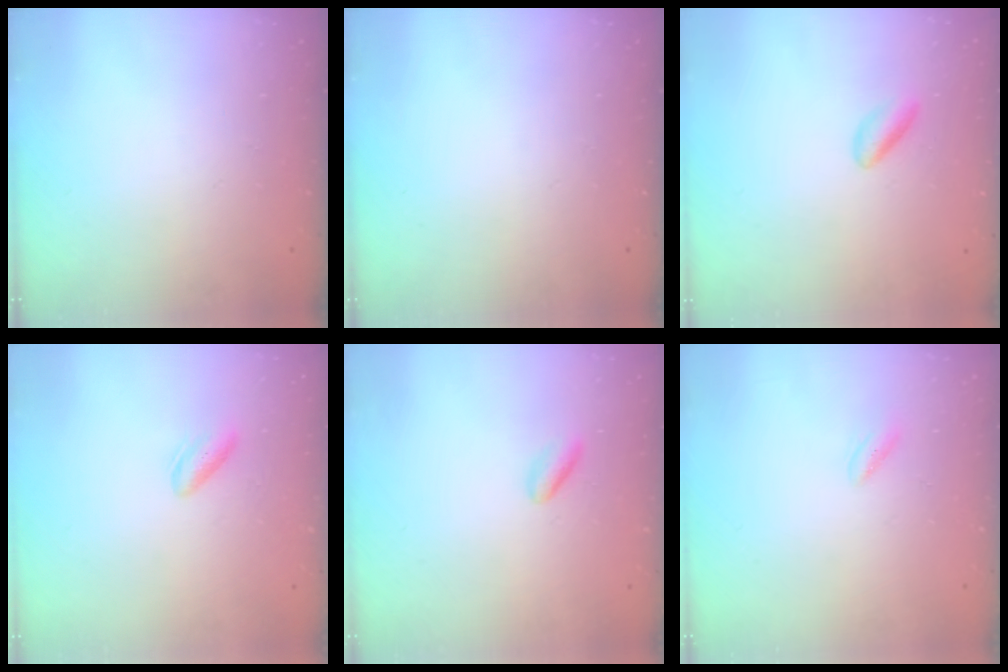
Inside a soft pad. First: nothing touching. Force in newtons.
{"total": 0.0}
{"total": 2.6, "press": 2.3, "slide": 1.1}
{"total": 2.4, "press": 2.2, "slide": 1.1}
{"total": 2.6, "press": 2.5, "slide": 1.0}
{"total": 1.3, "press": 1.2, "slide": 0.6}